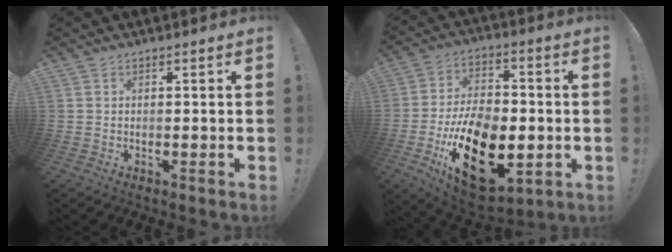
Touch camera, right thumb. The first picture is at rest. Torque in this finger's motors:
{"motor_torque": [1.20, 1.91, 1.60, -1.17, 0.68]}